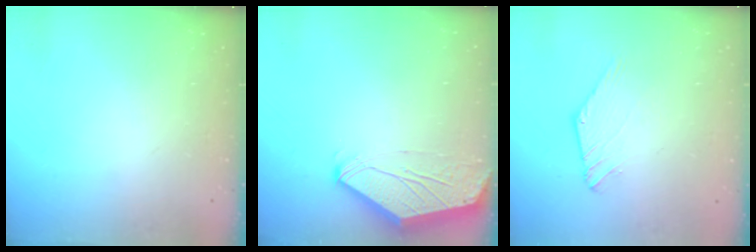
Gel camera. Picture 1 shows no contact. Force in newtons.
{"total": 0.0}
{"total": 1.4, "press": 1.4, "slide": 0.0}